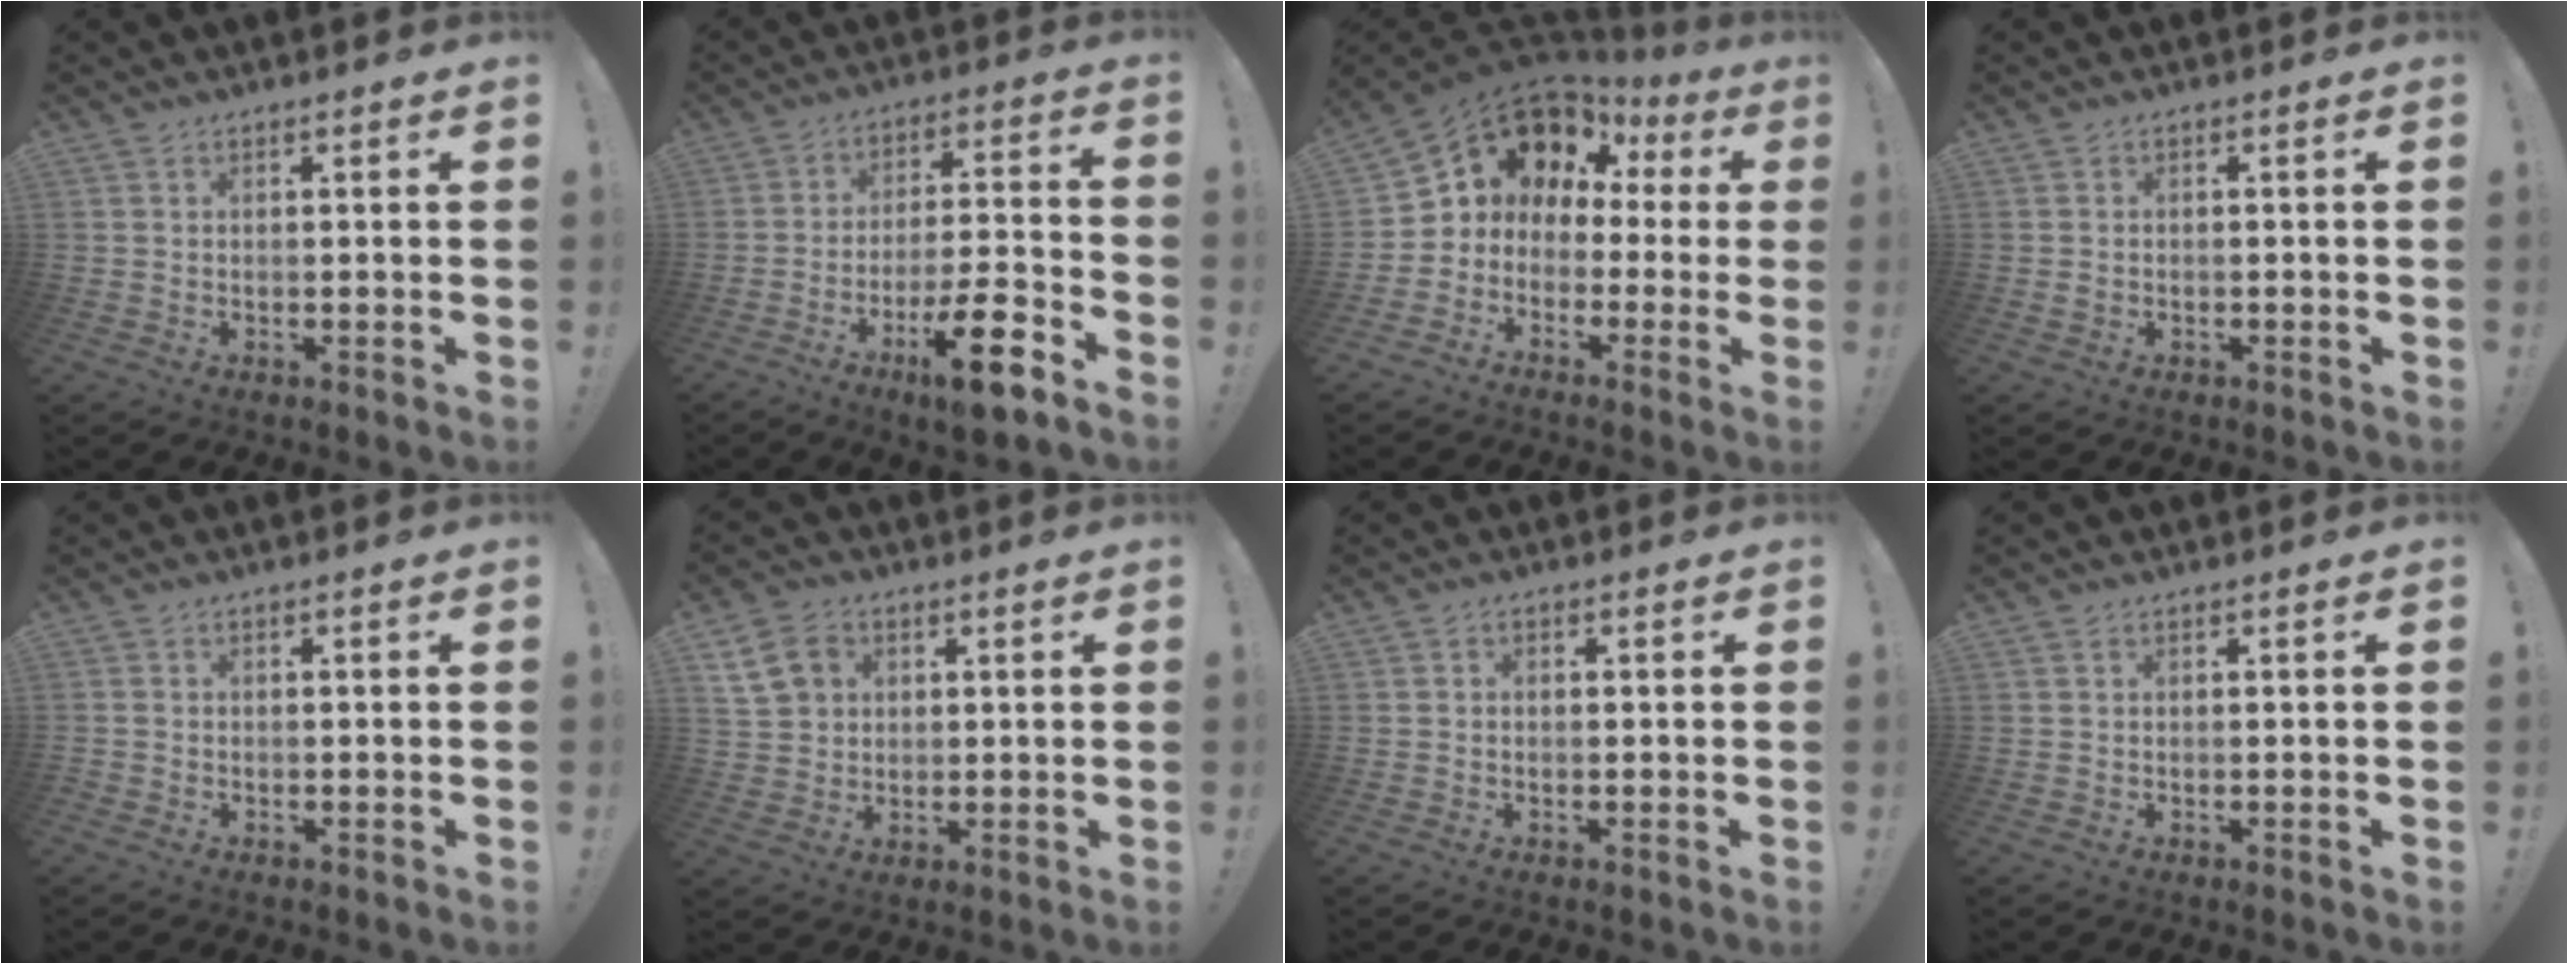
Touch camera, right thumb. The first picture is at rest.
{"total": 13.8, "force": [-7.9, 3.0, 10.9], "torque": [-0.165, 0.047, -0.127]}
{"total": 8.7, "force": [3.1, 7.3, 3.7], "torque": [-0.057, -0.028, 0.063]}
{"total": 1.1, "force": [-0.2, 1.0, 0.5], "torque": [-0.007, 0.003, -0.003]}
{"total": 0.9, "force": [-0.6, 0.7, 0.2], "torque": [-0.003, 0.002, -0.011]}
{"total": 10.4, "force": [4.0, 8.5, 4.6], "torque": [-0.080, -0.006, 0.085]}
{"total": 1.1, "force": [-0.5, 0.7, 0.6], "torque": [-0.014, 0.006, -0.009]}
{"total": 0.0}